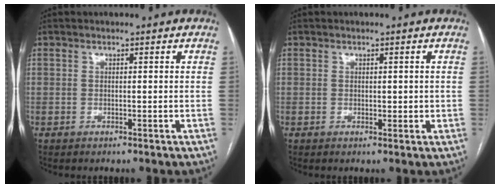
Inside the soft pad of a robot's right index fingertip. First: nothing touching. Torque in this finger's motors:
{"motor_torque": [-0.70, 0.96, 0.01, 0.02]}